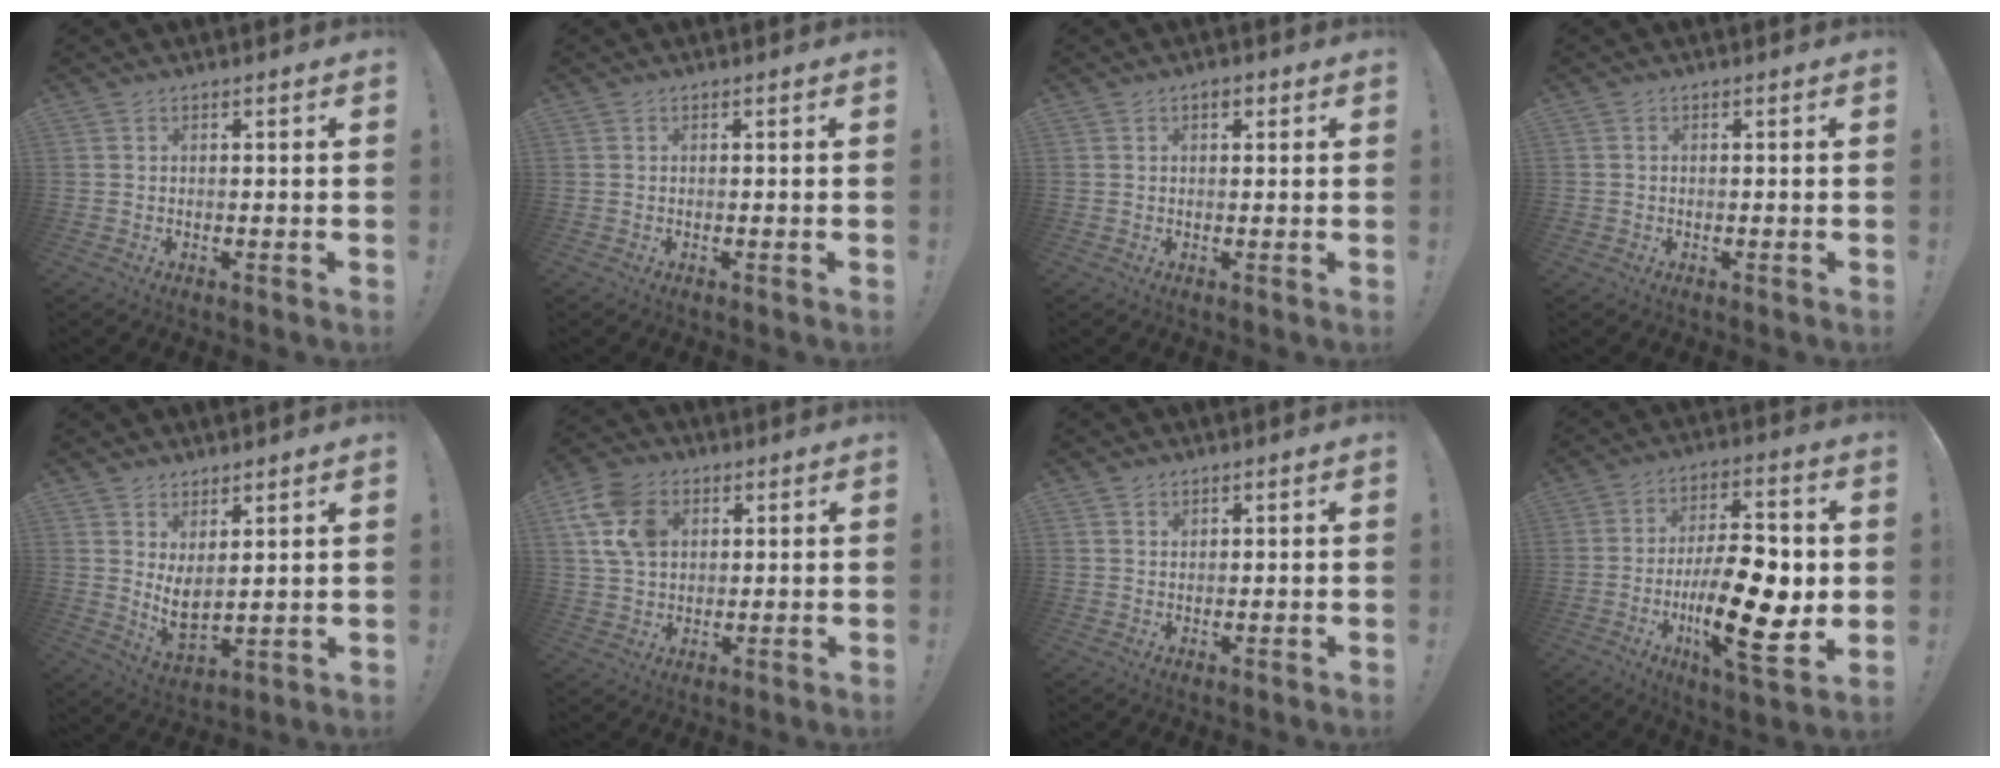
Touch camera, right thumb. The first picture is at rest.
{"total": 0.0}
{"total": 1.9, "force": [0.9, 1.1, 1.3], "torque": [-0.016, -0.001, 0.013]}
{"total": 0.9, "force": [-0.4, 0.9, 0.1], "torque": [-0.008, 0.005, -0.005]}
{"total": 6.7, "force": [3.4, 3.3, 4.7], "torque": [-0.056, -0.042, 0.066]}
{"total": 12.5, "force": [4.2, 9.0, 7.5], "torque": [-0.138, -0.003, 0.086]}
{"total": 1.3, "force": [1.0, 0.7, 0.2], "torque": [0.010, -0.008, 0.017]}
{"total": 21.1, "force": [-3.6, 7.8, 19.3], "torque": [-0.338, 0.006, -0.058]}